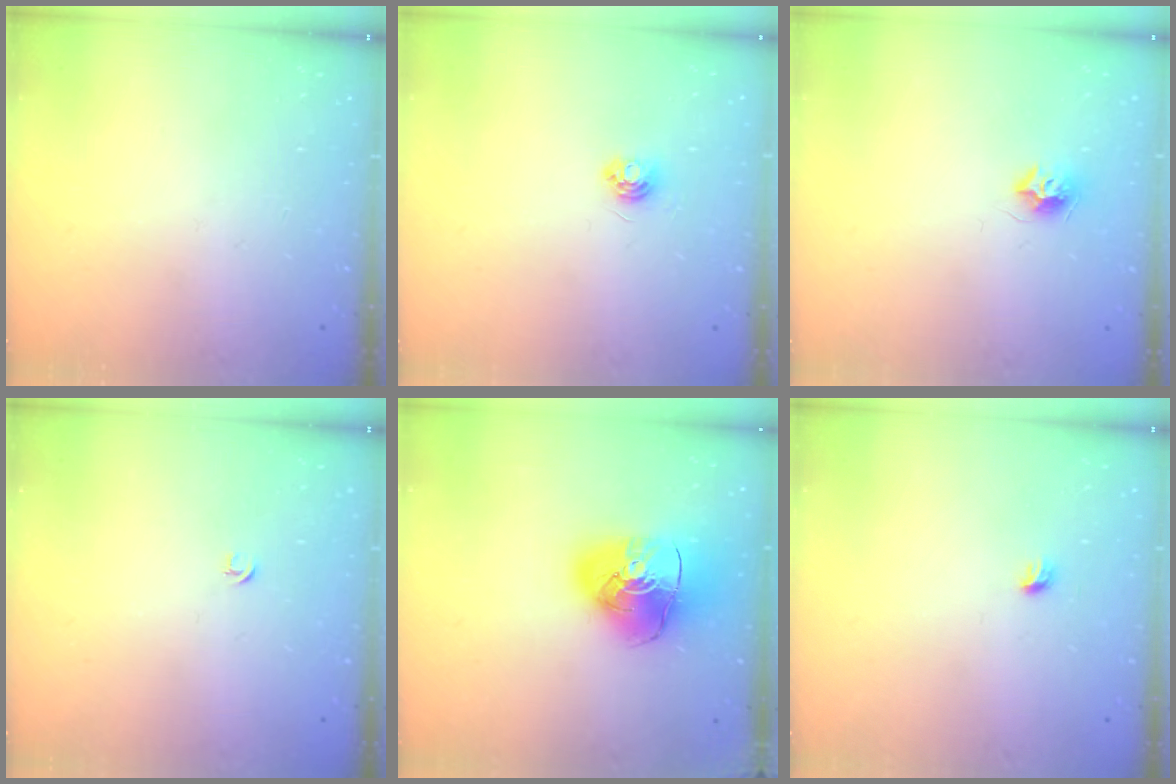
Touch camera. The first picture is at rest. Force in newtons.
{"total": 4.7, "press": 4.7, "slide": 0.5}
{"total": 7.4, "press": 7.4, "slide": 0.0}
{"total": 2.7, "press": 2.6, "slide": 0.6}
{"total": 14.6, "press": 14.4, "slide": 2.1}
{"total": 3.6, "press": 3.5, "slide": 1.0}